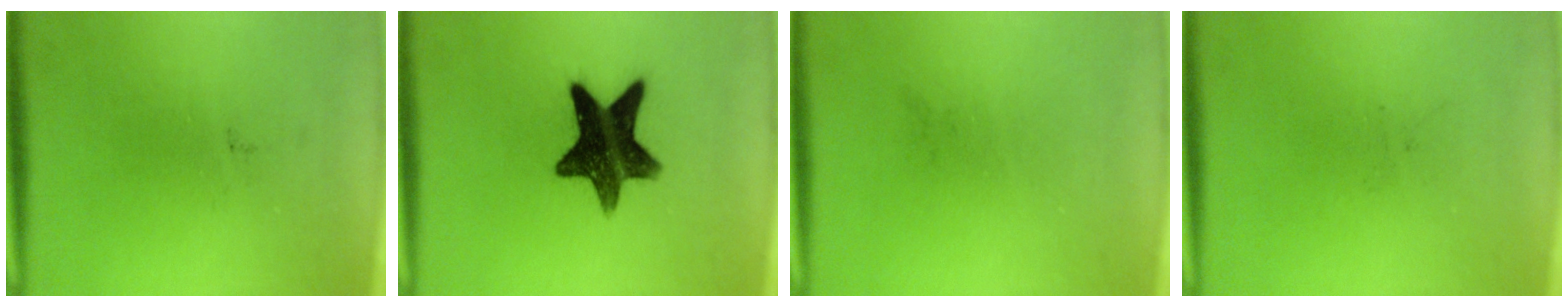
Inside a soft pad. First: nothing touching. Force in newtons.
{"total": 13.7}
{"total": 0.0}
{"total": 0.0}